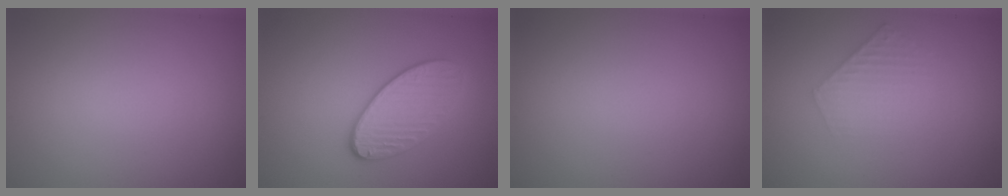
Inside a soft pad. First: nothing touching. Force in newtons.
{"total": 3.7, "press": 3.2, "slide": 1.7}
{"total": 0.0}
{"total": 1.9, "press": 1.9, "slide": 0.3}